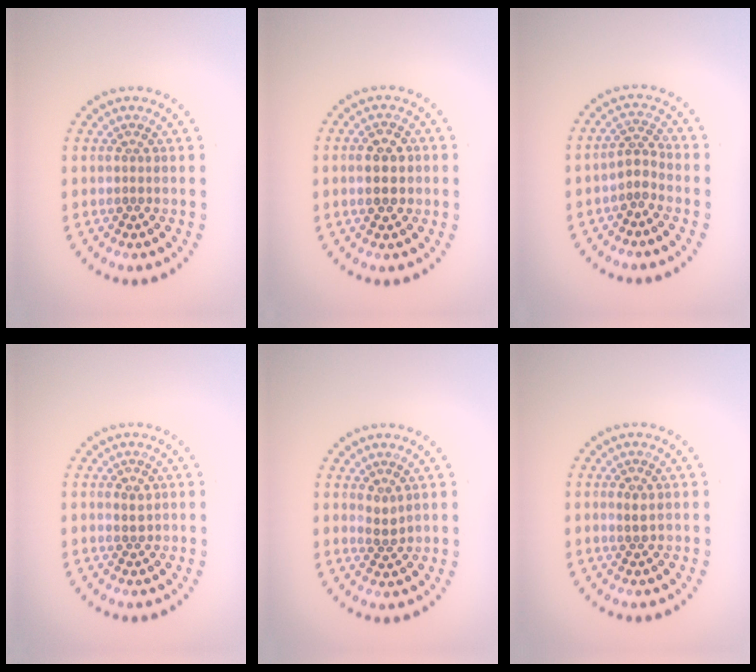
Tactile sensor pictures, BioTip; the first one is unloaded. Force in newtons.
{"total": 3.1, "press": 3.1, "slide": 0.1}
{"total": 1.8, "press": 1.4, "slide": 1.2}
{"total": 1.2, "press": 1.1, "slide": 0.3}
{"total": 1.2, "press": 1.0, "slide": 0.7}
{"total": 1.0, "press": 1.0, "slide": 0.3}